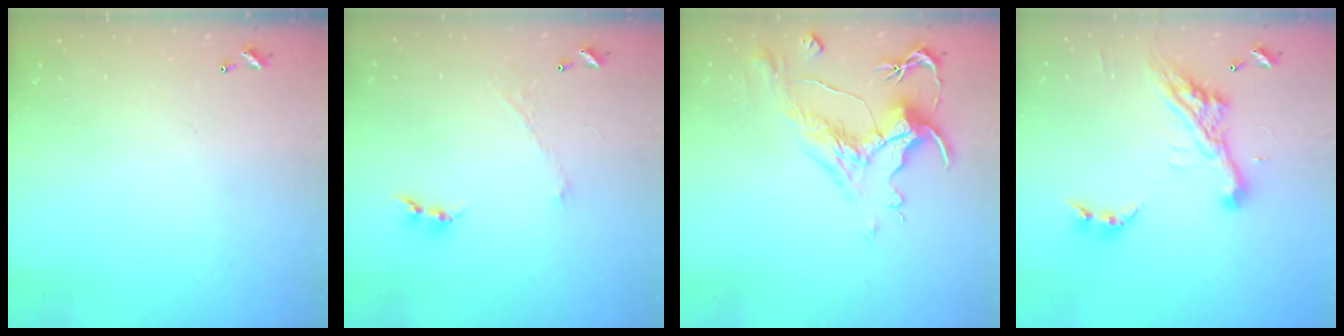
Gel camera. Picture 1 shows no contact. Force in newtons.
{"total": 1.0, "press": 0.9, "slide": 0.4}
{"total": 1.6, "press": 0.7, "slide": 1.4}
{"total": 14.0, "press": 13.9, "slide": 1.7}